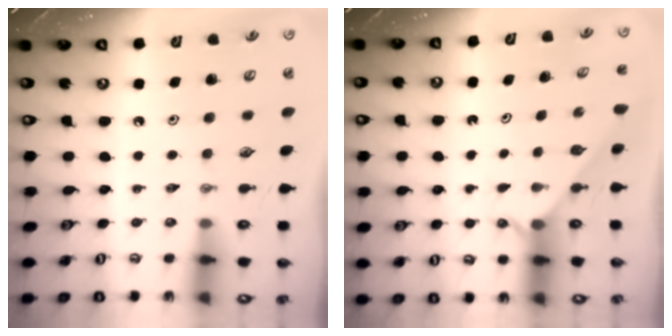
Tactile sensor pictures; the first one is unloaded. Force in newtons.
{"total": 2.1, "press": 2.1, "slide": 0.3}